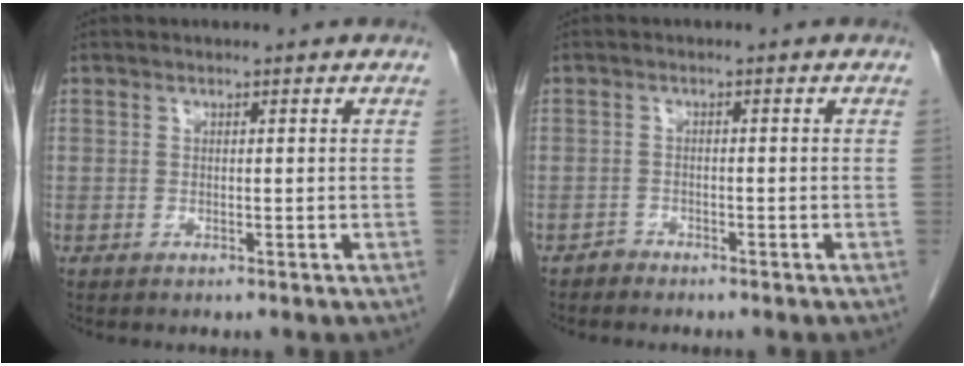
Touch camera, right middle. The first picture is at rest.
{"total": 1.0, "force": [-0.9, 0.3, -0.2], "torque": [0.005, 0.001, -0.020]}